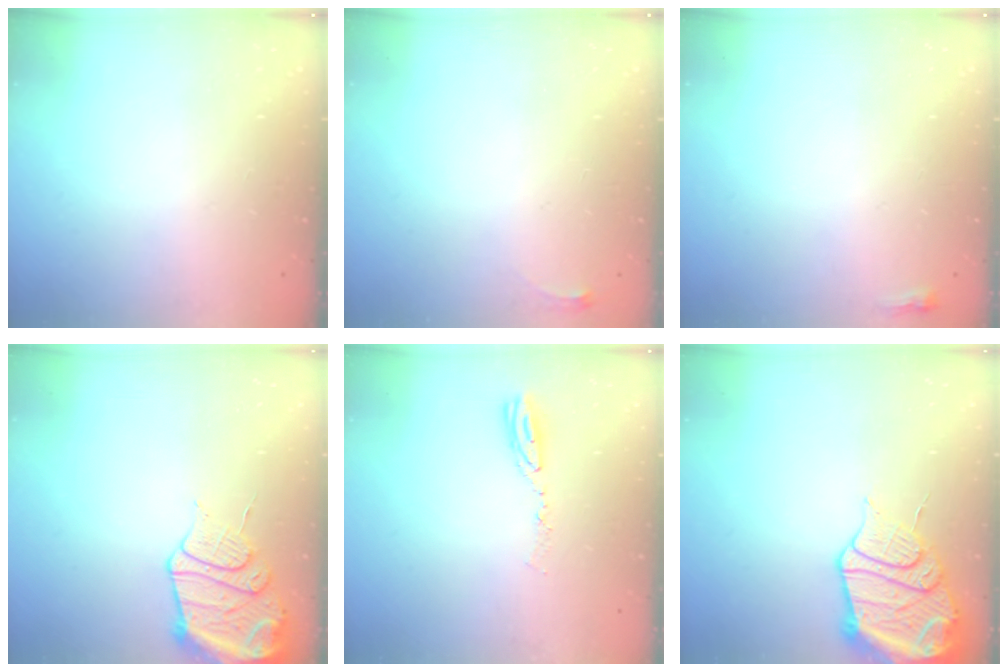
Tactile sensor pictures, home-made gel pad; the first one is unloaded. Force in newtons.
{"total": 2.8, "press": 2.8, "slide": 0.4}
{"total": 2.2, "press": 2.2, "slide": 0.6}
{"total": 13.1, "press": 13.0, "slide": 1.6}
{"total": 5.4, "press": 5.3, "slide": 0.6}
{"total": 17.2, "press": 17.1, "slide": 1.7}